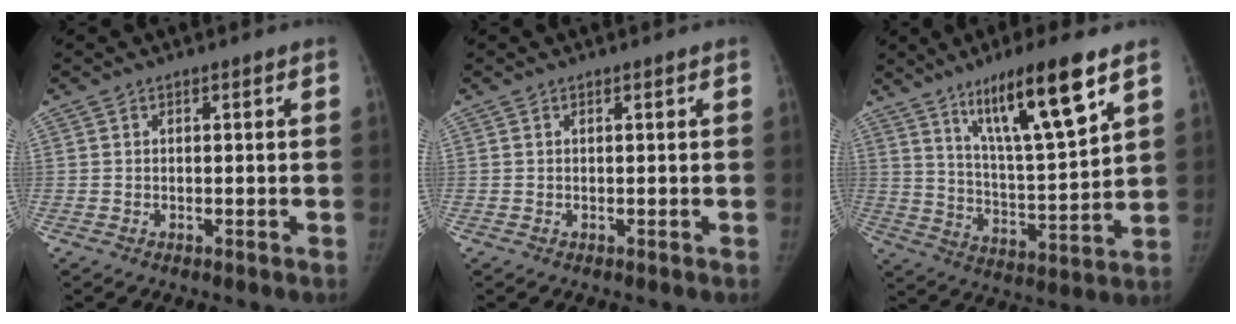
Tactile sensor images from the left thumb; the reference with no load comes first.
{"total": 0.0}
{"total": 17.2, "force": [10.0, 2.7, 13.7], "torque": [-0.220, -0.052, 0.179]}